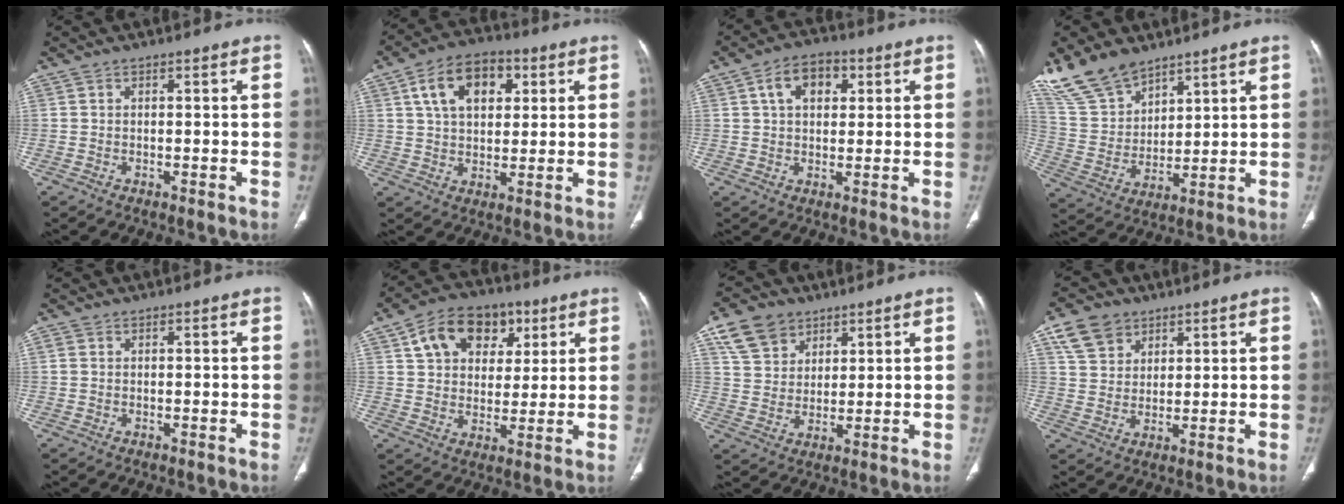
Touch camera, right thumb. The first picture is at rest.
{"total": 12.7, "force": [4.4, 8.0, 8.7], "torque": [-0.119, 0.003, 0.071]}
{"total": 8.3, "force": [2.8, 5.4, 5.6], "torque": [-0.070, 0.005, 0.040]}
{"total": 12.3, "force": [9.7, 6.2, 4.3], "torque": [-0.073, -0.040, 0.207]}
{"total": 1.0, "force": [0.3, 0.8, 0.6], "torque": [-0.018, 0.005, 0.008]}
{"total": 14.7, "force": [6.2, 10.4, 8.3], "torque": [-0.103, 0.000, 0.100]}
{"total": 9.6, "force": [5.5, 7.0, 3.6], "torque": [-0.047, -0.013, 0.108]}
{"total": 8.2, "force": [4.5, 6.1, 2.9], "torque": [-0.034, -0.010, 0.089]}